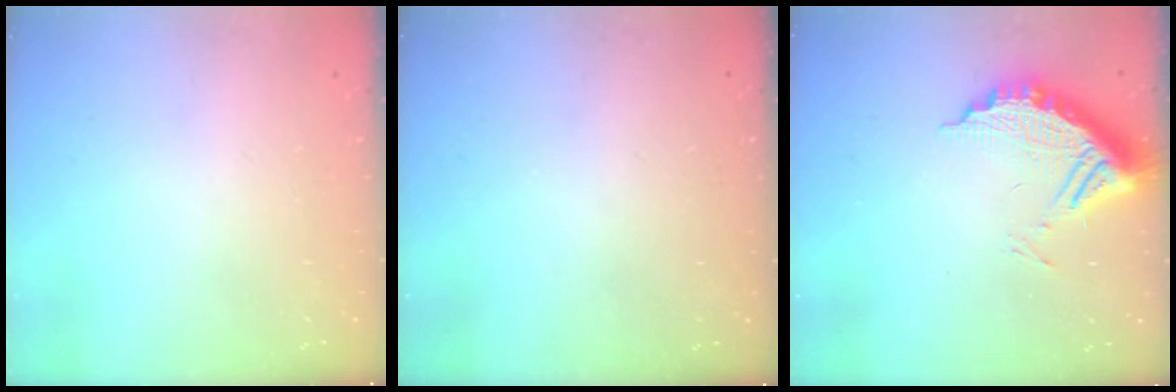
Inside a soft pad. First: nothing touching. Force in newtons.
{"total": 3.7, "press": 3.3, "slide": 1.6}
{"total": 11.0, "press": 11.0, "slide": 1.0}